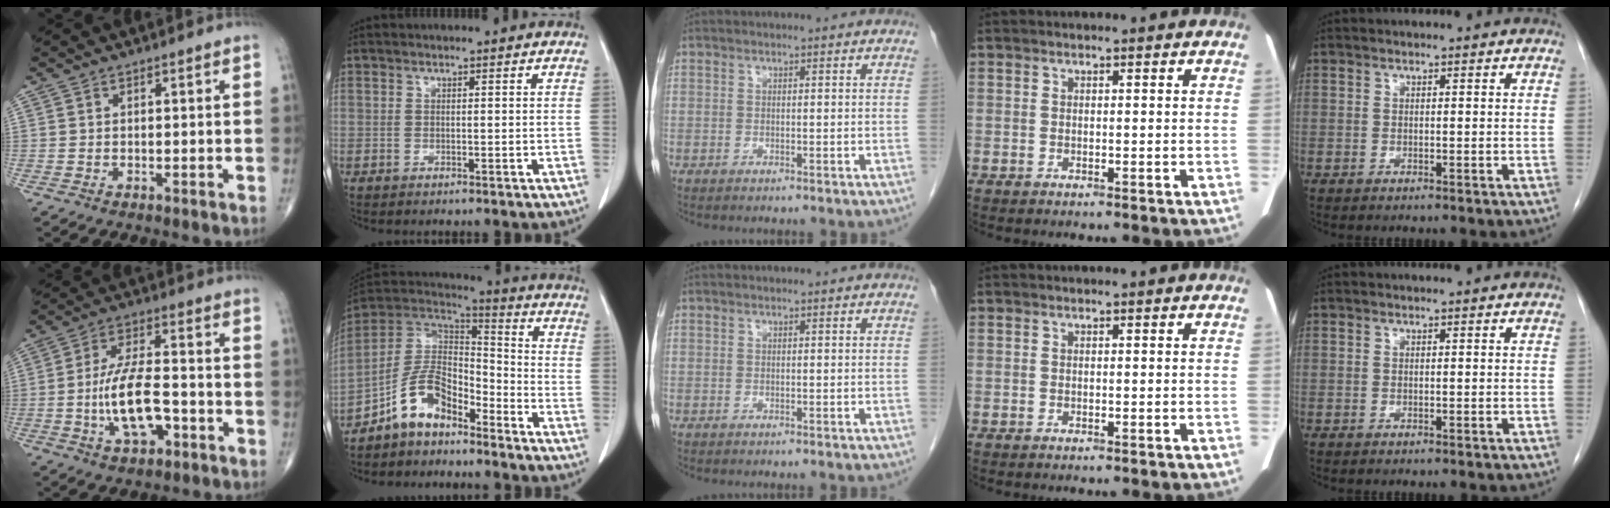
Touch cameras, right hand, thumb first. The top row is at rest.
{"thumb": {"total": 11.9, "force": [-3.2, 5.3, 10.2], "torque": [-0.189, 0.024, -0.057]}, "index": {"total": 9.9, "force": [-6.8, 4.9, 5.4], "torque": [-0.107, 0.034, -0.133]}}